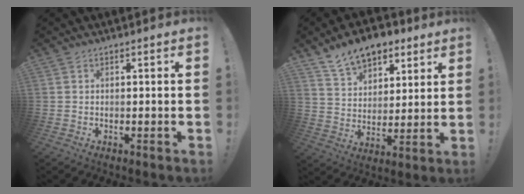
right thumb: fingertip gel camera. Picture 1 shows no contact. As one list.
[{"total": 12.7, "force": [9.2, 7.3, 4.8], "torque": [-0.076, -0.058, 0.173]}]